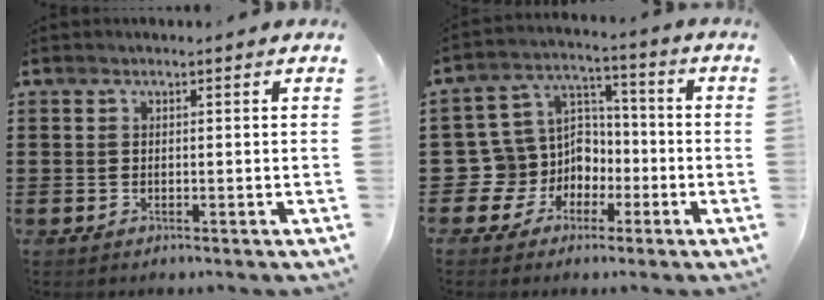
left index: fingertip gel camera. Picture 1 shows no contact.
{"total": 9.0, "force": [-1.7, 8.6, 2.0], "torque": [-0.093, -0.005, -0.028]}